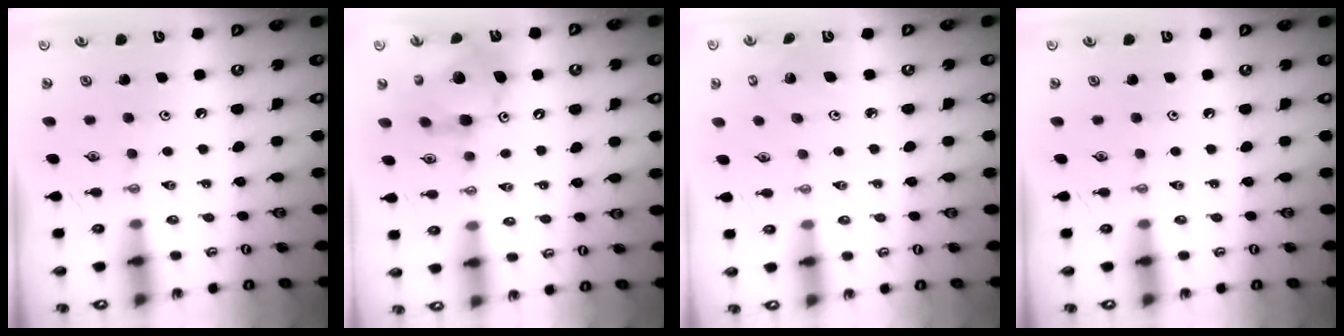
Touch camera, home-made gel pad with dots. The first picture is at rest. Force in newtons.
{"total": 12.2, "press": 12.1, "slide": 1.1}
{"total": 2.8, "press": 2.8, "slide": 0.2}
{"total": 0.0}